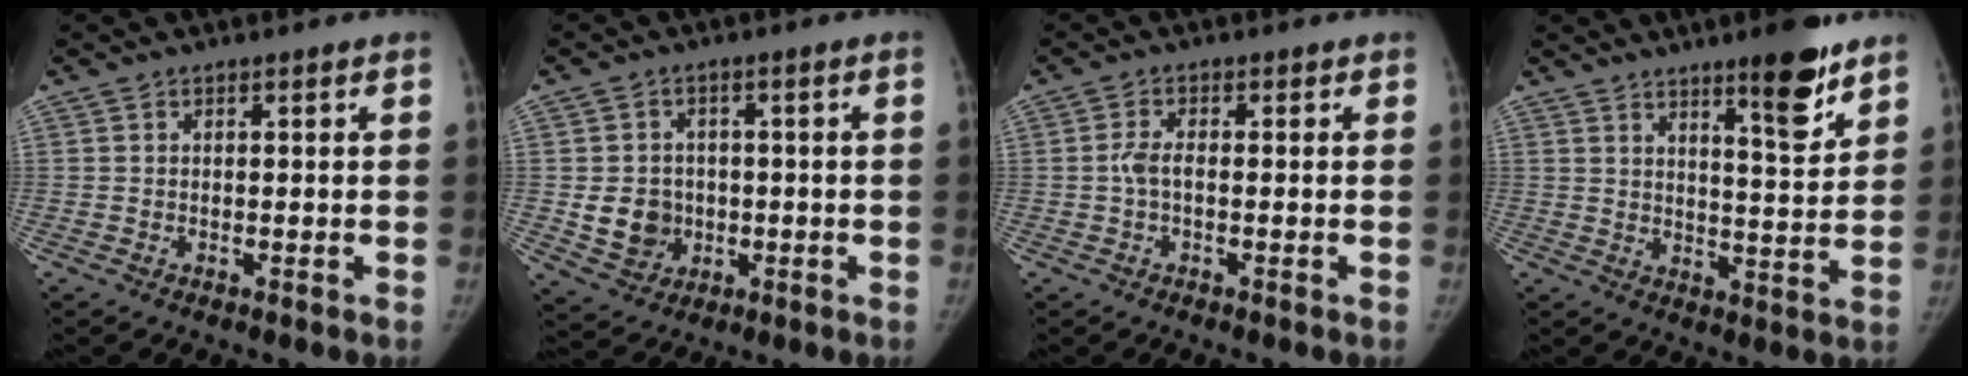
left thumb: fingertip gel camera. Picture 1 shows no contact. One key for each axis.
{"total": 6.8, "fx": -0.7, "fy": 6.1, "fz": 3.0, "tx": -0.019, "ty": 0.007, "tz": 0.000}
{"total": 2.7, "fx": -0.5, "fy": 1.2, "fz": 2.3, "tx": -0.048, "ty": 0.005, "tz": -0.015}
{"total": 9.7, "fx": 6.6, "fy": 1.7, "fz": 6.9, "tx": -0.085, "ty": -0.048, "tz": 0.098}